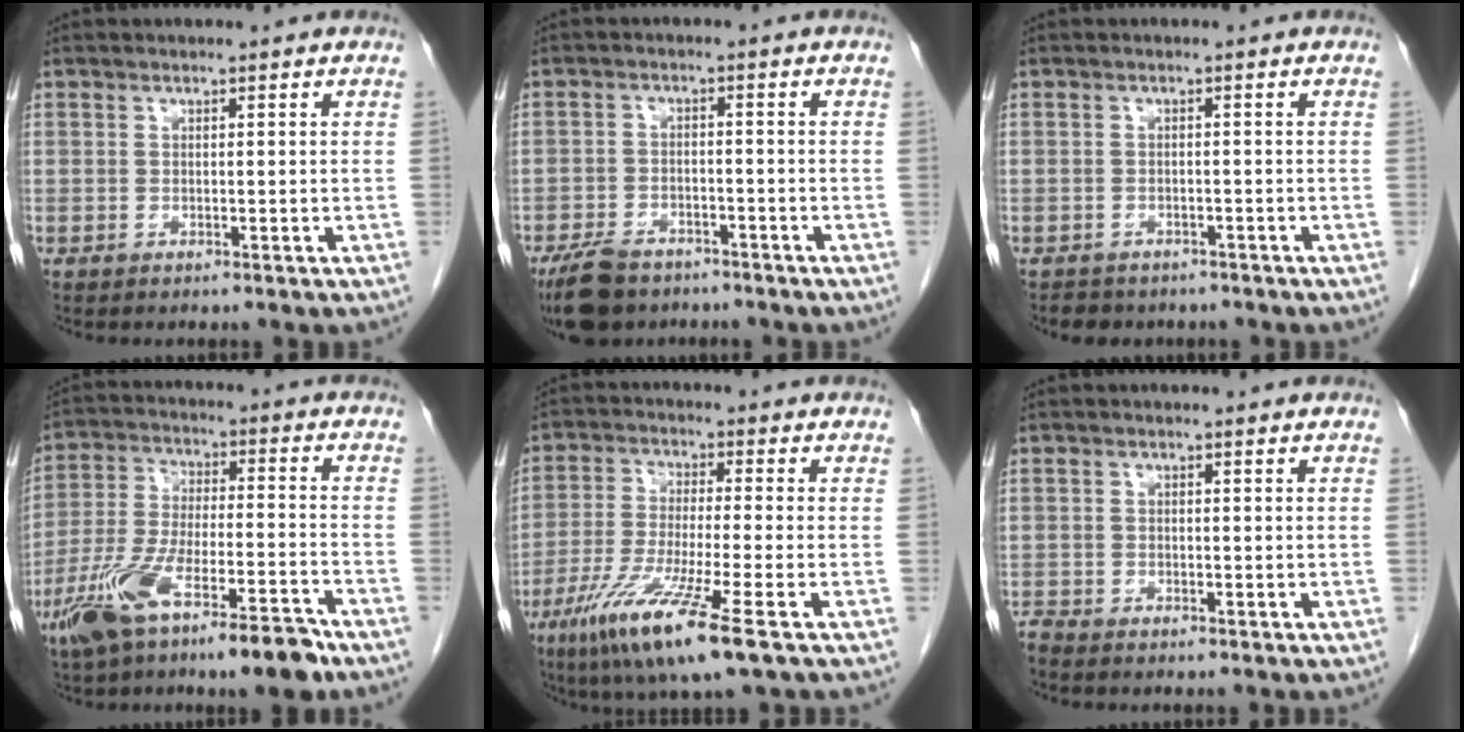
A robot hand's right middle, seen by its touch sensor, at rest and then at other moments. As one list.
[{"total": 7.6, "force": [-5.9, 3.5, 3.3], "torque": [-0.068, -0.008, -0.101]}, {"total": 4.3, "force": [-3.6, 2.2, 0.9], "torque": [-0.020, 0.001, -0.042]}, {"total": 14.8, "force": [-9.6, 2.6, 11.0], "torque": [-0.212, -0.017, -0.167]}, {"total": 12.4, "force": [-6.5, -0.2, 10.5], "torque": [-0.214, -0.036, -0.117]}, {"total": 1.2, "force": [-1.2, 0.0, 0.0], "torque": [-0.008, -0.005, -0.024]}]